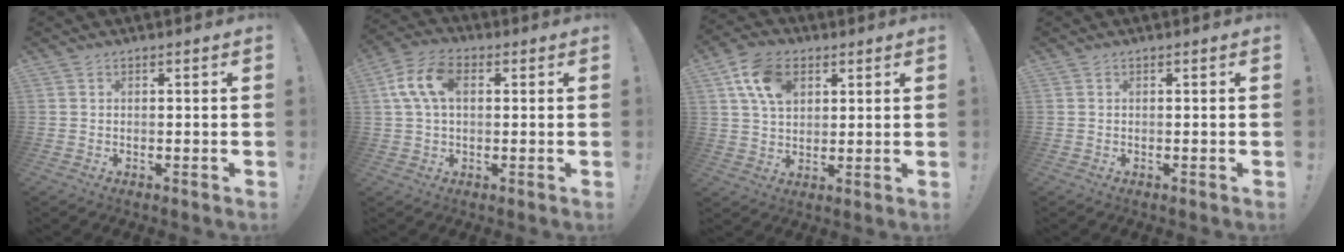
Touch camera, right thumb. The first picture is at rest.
{"total": 11.4, "force": [2.4, 7.2, 8.5], "torque": [-0.155, 0.013, 0.047]}
{"total": 12.3, "force": [5.1, 8.5, 7.3], "torque": [-0.116, -0.004, 0.099]}
{"total": 0.0}